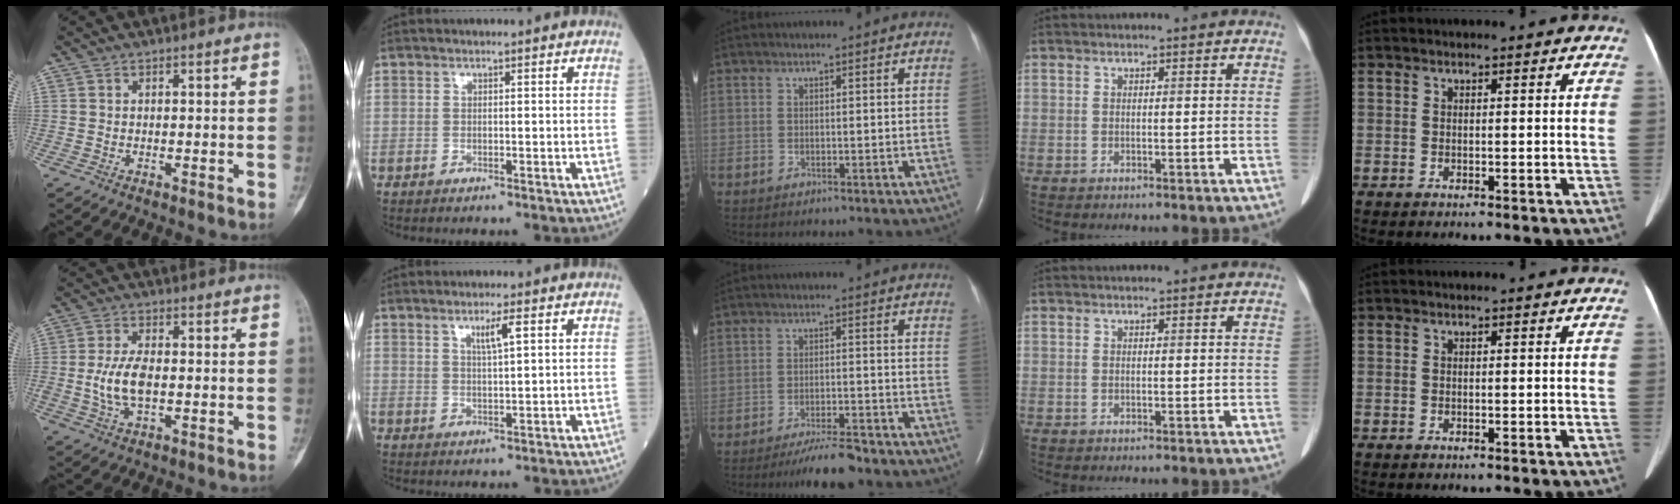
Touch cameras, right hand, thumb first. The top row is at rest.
{"thumb": {"total": 7.2, "force": [-0.6, 3.6, 6.3], "torque": [-0.137, 0.003, -0.012]}, "index": {"total": 3.4, "force": [1.7, 0.1, 2.9], "torque": [-0.053, -0.002, 0.030]}, "middle": {"total": 5.9, "force": [-5.2, 0.5, 2.7], "torque": [-0.046, -0.014, -0.089]}}